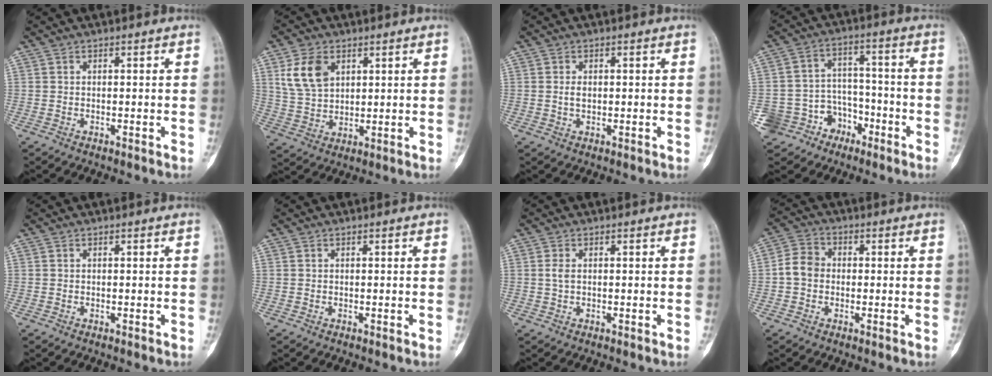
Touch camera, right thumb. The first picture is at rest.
{"total": 8.8, "force": [3.6, 5.9, 5.5], "torque": [-0.092, -0.010, 0.078]}
{"total": 1.7, "force": [0.2, 1.0, 1.3], "torque": [-0.022, -0.001, 0.004]}
{"total": 12.0, "force": [-6.9, 9.4, 2.9], "torque": [-0.024, 0.077, -0.107]}
{"total": 0.0}
{"total": 0.0}
{"total": 1.5, "force": [0.2, 0.7, 1.3], "torque": [-0.029, 0.001, 0.004]}
{"total": 5.4, "force": [-0.5, 4.5, 2.9], "torque": [-0.043, 0.016, -0.019]}